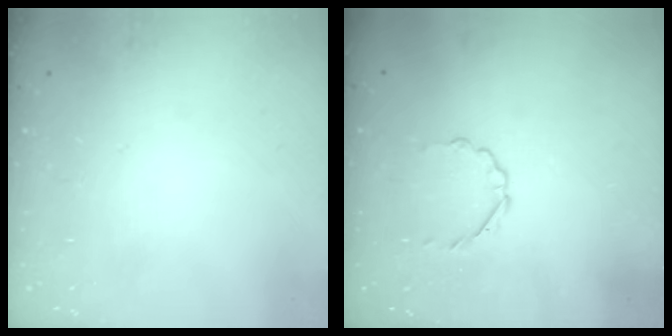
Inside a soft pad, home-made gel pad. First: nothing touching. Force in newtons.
{"total": 2.3, "press": 2.1, "slide": 0.8}